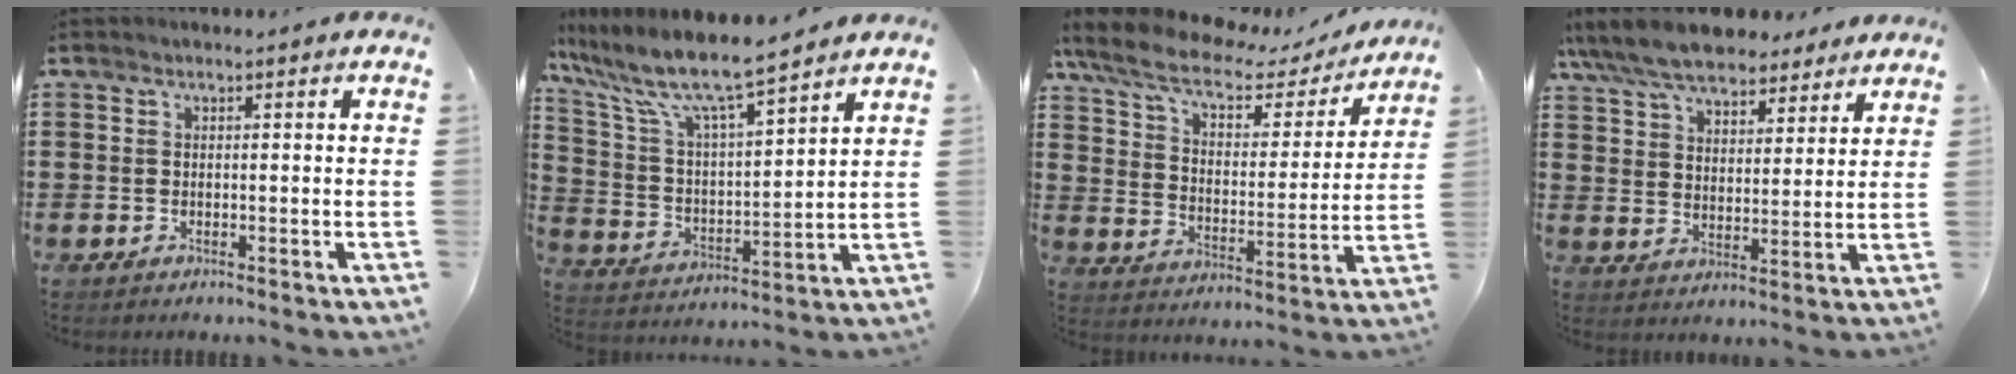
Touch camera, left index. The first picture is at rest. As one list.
[{"total": 8.5, "force": [7.3, 0.6, 4.3], "torque": [-0.116, -0.046, 0.121]}, {"total": 9.5, "force": [7.0, 3.3, 5.5], "torque": [-0.131, -0.029, 0.120]}, {"total": 9.2, "force": [8.2, 2.5, 3.3], "torque": [-0.098, -0.023, 0.153]}]